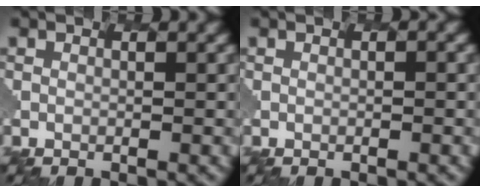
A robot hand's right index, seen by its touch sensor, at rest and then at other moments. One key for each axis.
{"total": 1.3, "fx": 0.0, "fy": 0.6, "fz": 1.1, "tx": -0.006, "ty": 0.009, "tz": -0.002}